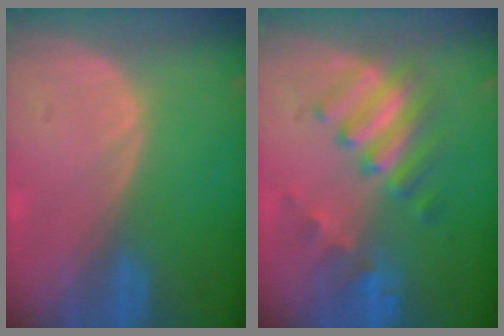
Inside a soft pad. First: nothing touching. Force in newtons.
{"total": 6.5, "press": 6.5, "slide": 0.8}